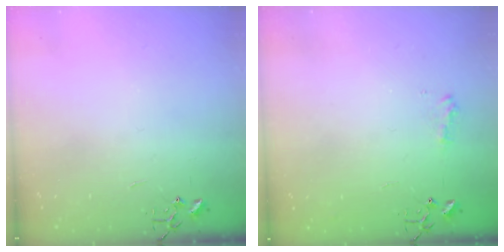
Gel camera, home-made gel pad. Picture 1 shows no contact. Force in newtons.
{"total": 7.8, "press": 7.8, "slide": 0.3}